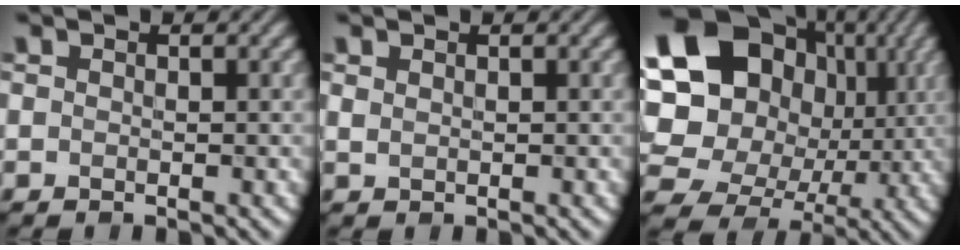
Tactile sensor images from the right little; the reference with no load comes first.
{"total": 0.6, "force": [0.5, 0.2, 0.3], "torque": [-0.010, 0.000, 0.013]}
{"total": 20.2, "force": [3.9, 17.3, 9.8], "torque": [-0.207, 0.033, 0.050]}